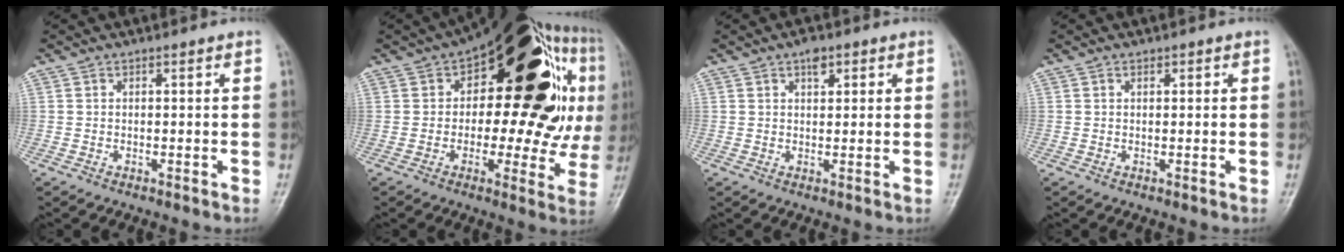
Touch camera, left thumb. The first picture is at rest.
{"total": 29.9, "force": [6.6, 14.4, 25.3], "torque": [-0.304, 0.046, 0.093]}
{"total": 3.1, "force": [1.6, 1.7, 2.0], "torque": [-0.019, -0.003, 0.020]}
{"total": 0.8, "force": [0.4, 0.5, 0.4], "torque": [-0.001, -0.001, 0.004]}